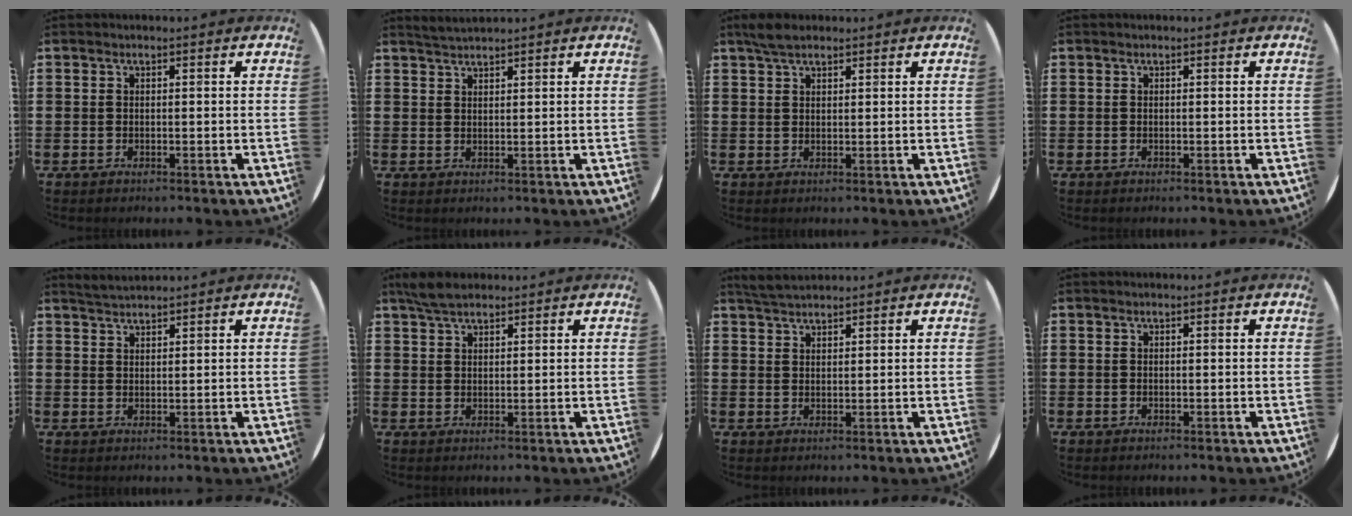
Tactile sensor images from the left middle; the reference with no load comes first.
{"total": 1.8, "force": [1.8, 0.0, 0.3], "torque": [-0.008, 0.003, 0.035]}
{"total": 3.1, "force": [2.4, 1.1, 1.6], "torque": [-0.035, 0.008, 0.045]}
{"total": 0.0}
{"total": 2.2, "force": [2.2, 0.1, 0.3], "torque": [-0.009, 0.000, 0.042]}
{"total": 4.0, "force": [3.3, 1.4, 1.8], "torque": [-0.042, 0.004, 0.062]}
{"total": 3.0, "force": [2.8, 0.6, 0.6], "torque": [-0.019, -0.001, 0.055]}
{"total": 0.0}